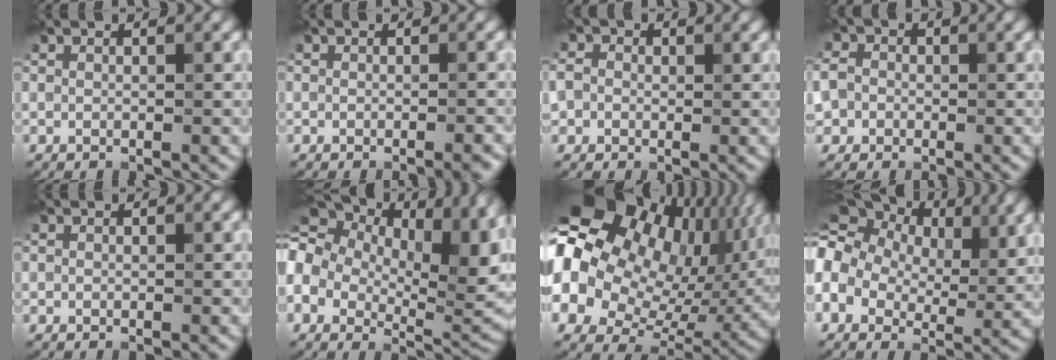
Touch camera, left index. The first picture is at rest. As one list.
[{"total": 1.3, "force": [-0.8, 0.6, 0.9], "torque": [-0.007, 0.002, -0.007]}, {"total": 3.4, "force": [0.5, 3.0, 1.4], "torque": [-0.009, 0.029, -0.022]}, {"total": 4.4, "force": [-0.4, 4.1, 1.7], "torque": [-0.023, 0.029, -0.037]}, {"total": 0.0}, {"total": 16.9, "force": [5.6, 10.4, 12.1], "torque": [-0.209, 0.039, 0.116]}, {"total": 20.7, "force": [5.5, 14.9, 13.3], "torque": [-0.277, 0.021, 0.101]}, {"total": 11.4, "force": [3.6, 7.9, 7.5], "torque": [-0.148, 0.026, 0.062]}]